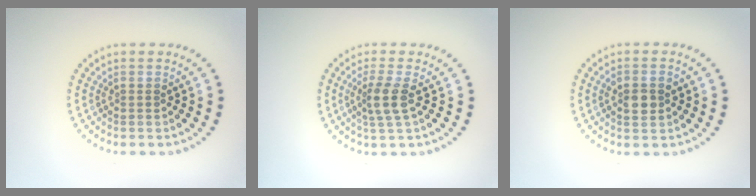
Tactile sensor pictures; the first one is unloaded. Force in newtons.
{"total": 2.5, "press": 2.0, "slide": 1.5}
{"total": 2.5, "press": 2.5, "slide": 0.3}